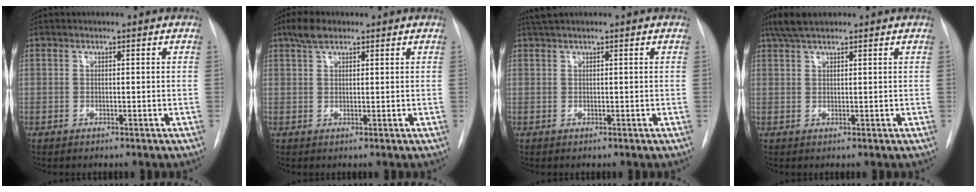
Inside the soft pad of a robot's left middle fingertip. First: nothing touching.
{"total": 3.2, "force": [2.3, 1.2, 1.9], "torque": [-0.042, 0.010, 0.043]}
{"total": 1.5, "force": [1.2, -0.1, 0.9], "torque": [-0.018, 0.016, 0.025]}
{"total": 4.1, "force": [3.2, 1.0, 2.4], "torque": [-0.051, 0.015, 0.061]}